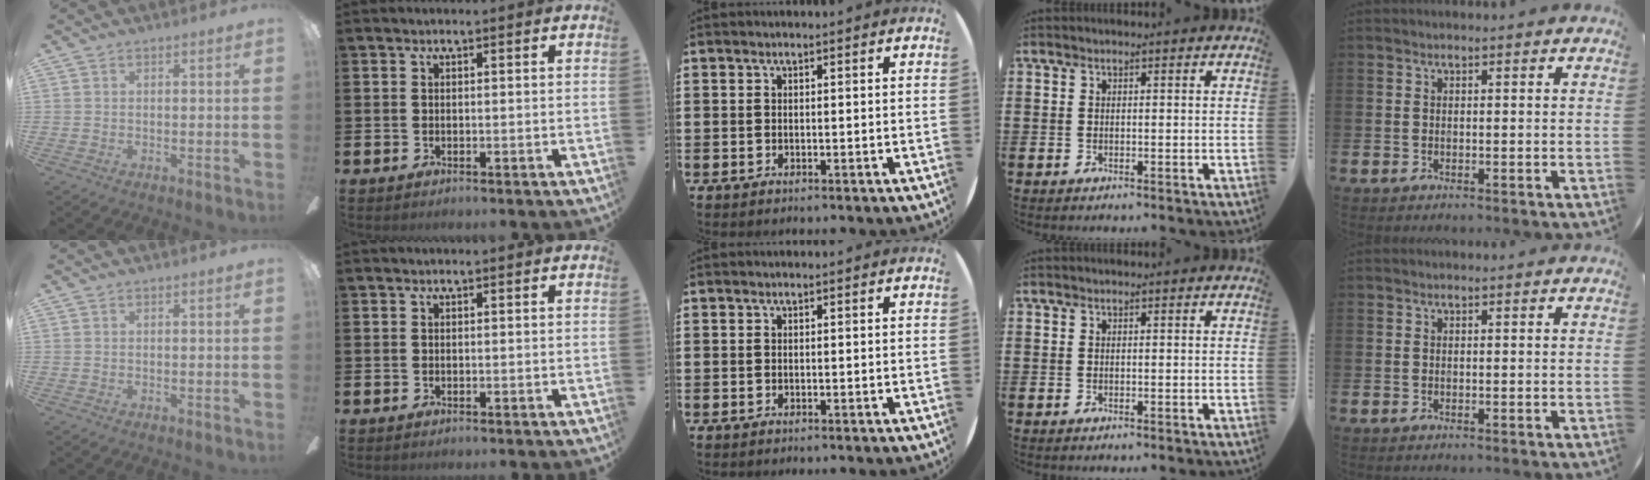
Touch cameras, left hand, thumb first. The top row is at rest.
{}